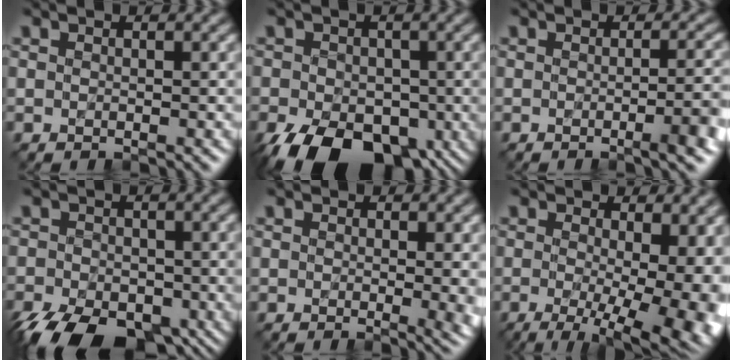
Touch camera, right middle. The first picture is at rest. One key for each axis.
{"total": 11.1, "fx": -5.5, "fy": 6.9, "fz": 6.8, "tx": -0.101, "ty": -0.039, "tz": -0.089}
{"total": 4.5, "fx": -1.4, "fy": 1.2, "fz": 4.1, "tx": -0.039, "ty": 0.000, "tz": -0.021}
{"total": 9.8, "fx": -5.4, "fy": 5.5, "fz": 6.0, "tx": -0.106, "ty": -0.039, "tz": -0.084}
{"total": 4.4, "fx": 0.2, "fy": 1.9, "fz": 4.0, "tx": -0.021, "ty": -0.001, "tz": 0.003}
{"total": 13.8, "fx": -1.3, "fy": 5.5, "fz": 12.6, "tx": -0.143, "ty": -0.009, "tz": -0.006}